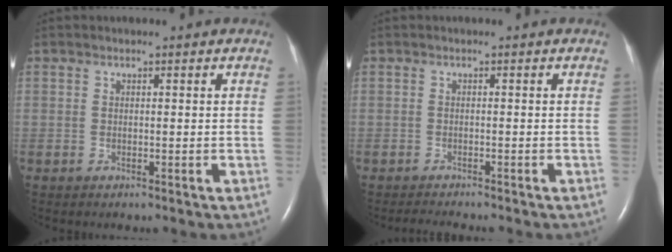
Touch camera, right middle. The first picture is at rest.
{"total": 2.4, "force": [-2.3, -0.3, 0.7], "torque": [-0.018, -0.010, -0.033]}